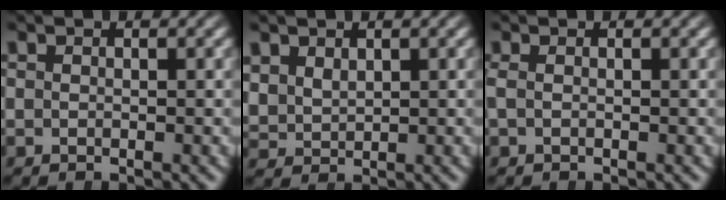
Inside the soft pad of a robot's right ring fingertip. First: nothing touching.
{"total": 2.4, "force": [1.2, 2.0, 0.8], "torque": [-0.033, -0.013, 0.039]}
{"total": 0.7, "force": [-0.2, -0.2, 0.6], "torque": [-0.016, -0.002, 0.001]}